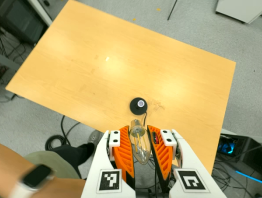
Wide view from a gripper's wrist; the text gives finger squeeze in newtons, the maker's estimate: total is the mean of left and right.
{"total": 21.3, "left": 22.7, "right": 19.9}